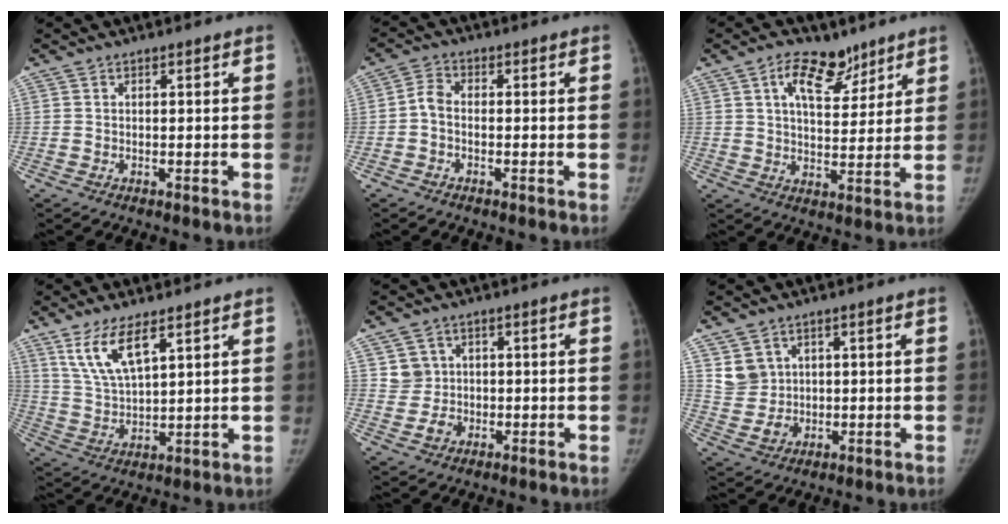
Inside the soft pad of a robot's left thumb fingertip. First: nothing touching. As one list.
[{"total": 3.3, "force": [-0.9, 2.0, 2.4], "torque": [-0.045, 0.014, -0.028]}, {"total": 9.8, "force": [5.7, 5.3, 5.8], "torque": [-0.064, -0.034, 0.091]}, {"total": 9.6, "force": [5.7, 3.3, 7.0], "torque": [-0.130, -0.025, 0.123]}, {"total": 4.4, "force": [0.3, 4.4, 0.5], "torque": [0.022, 0.002, 0.006]}, {"total": 5.7, "force": [1.8, 5.2, 1.6], "torque": [-0.008, -0.011, 0.045]}]